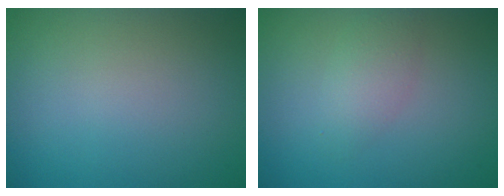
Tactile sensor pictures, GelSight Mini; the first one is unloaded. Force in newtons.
{"total": 2.3, "press": 2.3, "slide": 0.1}